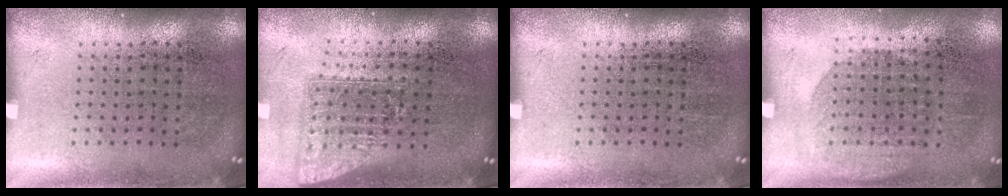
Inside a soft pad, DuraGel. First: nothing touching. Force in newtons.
{"total": 1.6, "press": 1.2, "slide": 1.0}
{"total": 0.0}
{"total": 1.1, "press": 1.0, "slide": 0.5}